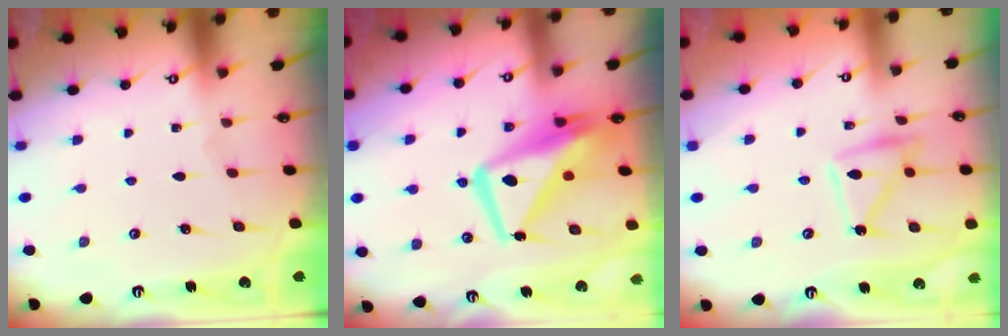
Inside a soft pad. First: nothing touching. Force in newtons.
{"total": 12.7, "press": 12.6, "slide": 1.6}
{"total": 11.6, "press": 11.5, "slide": 1.0}